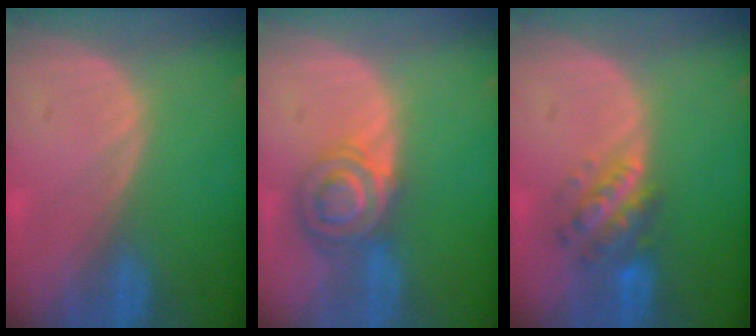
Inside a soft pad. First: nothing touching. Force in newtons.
{"total": 7.2, "press": 6.0, "slide": 3.9}
{"total": 5.7, "press": 5.4, "slide": 1.7}